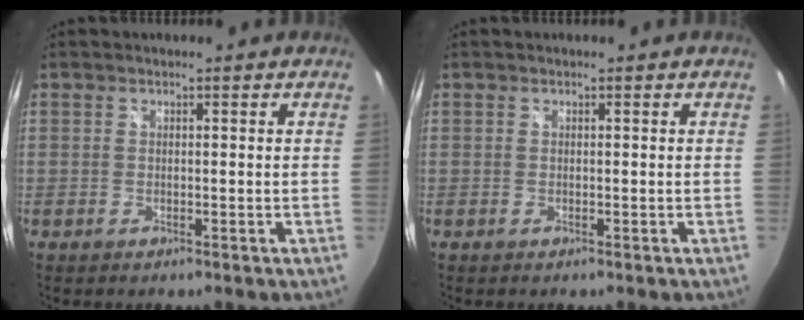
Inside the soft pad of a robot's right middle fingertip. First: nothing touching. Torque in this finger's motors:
{"motor_torque": [-0.09, 0.06, 0.00, 0.00]}